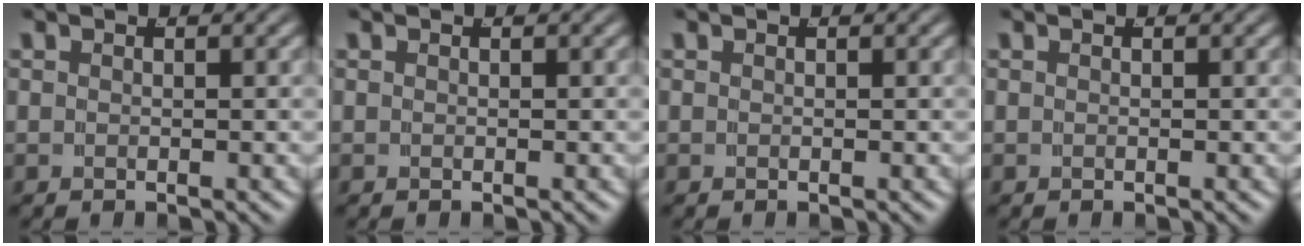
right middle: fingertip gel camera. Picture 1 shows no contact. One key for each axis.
{"total": 0.0}
{"total": 0.0}
{"total": 0.0}